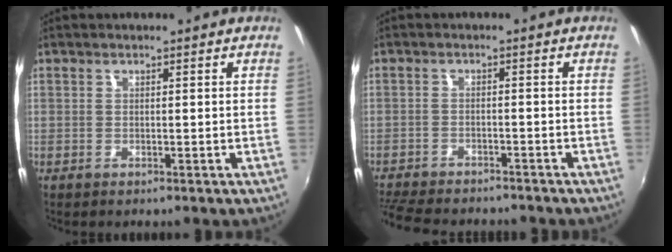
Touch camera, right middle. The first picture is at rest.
{"total": 11.1, "force": [-9.9, 3.0, 4.1], "torque": [-0.109, -0.019, -0.158]}